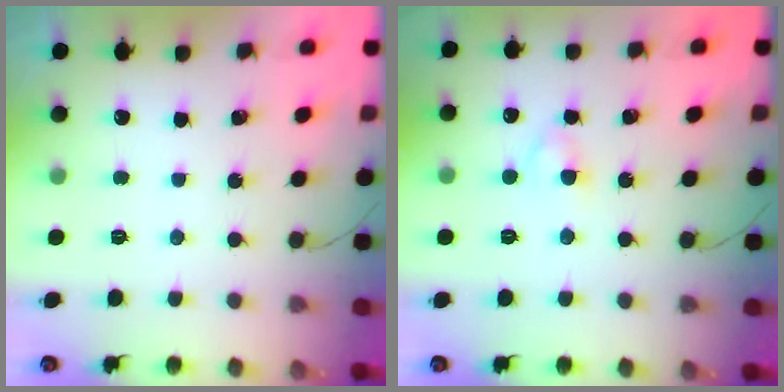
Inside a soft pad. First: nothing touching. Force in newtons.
{"total": 3.3, "press": 3.1, "slide": 1.2}